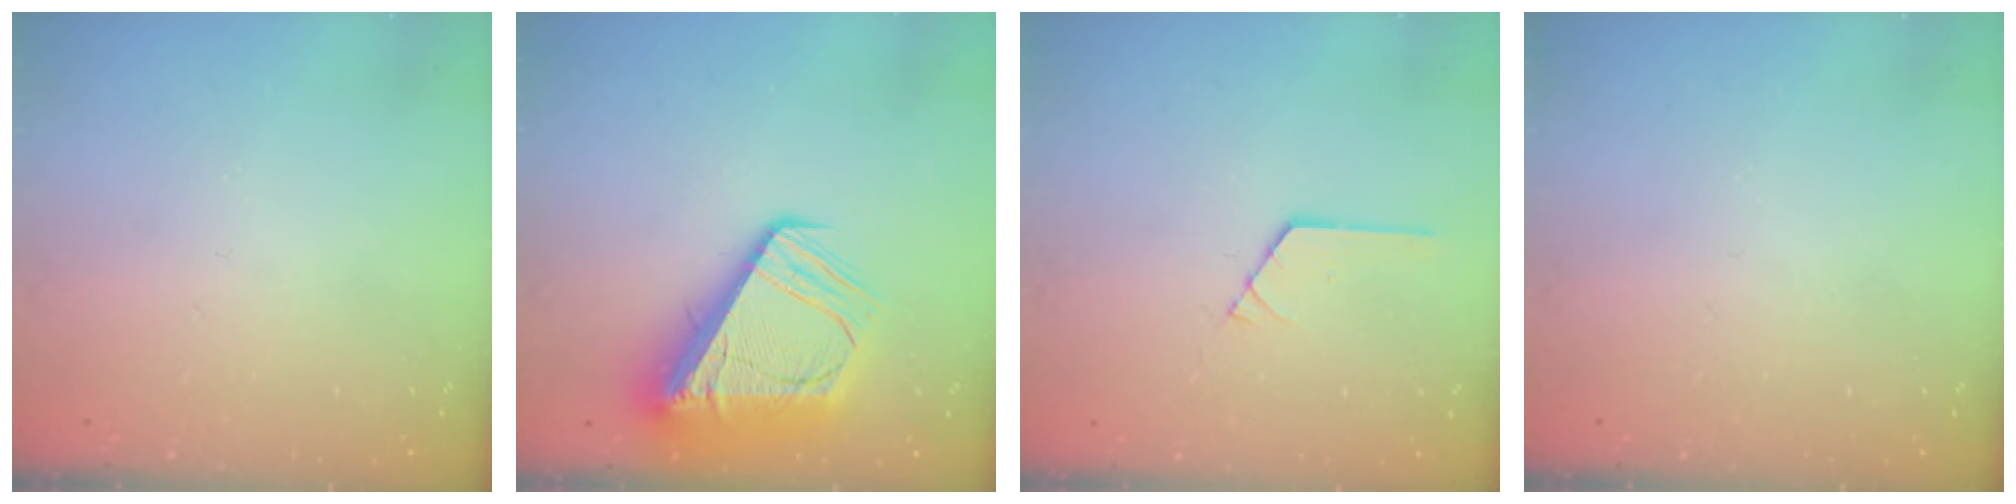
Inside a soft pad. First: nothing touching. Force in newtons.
{"total": 16.1, "press": 16.0, "slide": 1.9}
{"total": 1.2, "press": 1.2, "slide": 0.1}
{"total": 0.0}